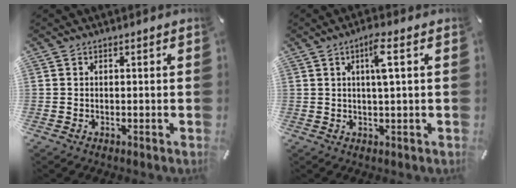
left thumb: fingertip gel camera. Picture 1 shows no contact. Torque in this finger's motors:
{"motor_torque": [1.21, 1.01, 0.53, -0.50, 0.24]}